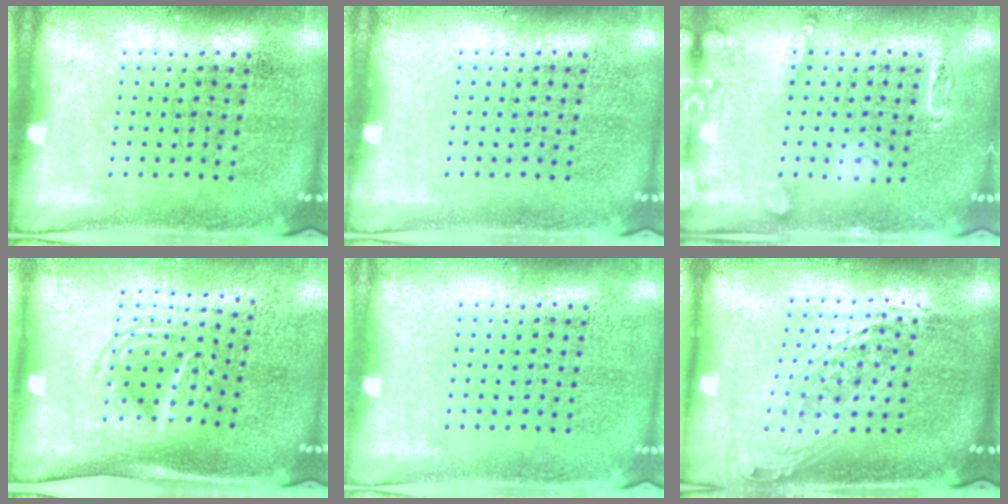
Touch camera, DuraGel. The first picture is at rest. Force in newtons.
{"total": 0.0}
{"total": 2.5, "press": 2.5, "slide": 0.3}
{"total": 1.7, "press": 1.3, "slide": 1.1}
{"total": 0.0}
{"total": 1.6, "press": 1.3, "slide": 1.0}